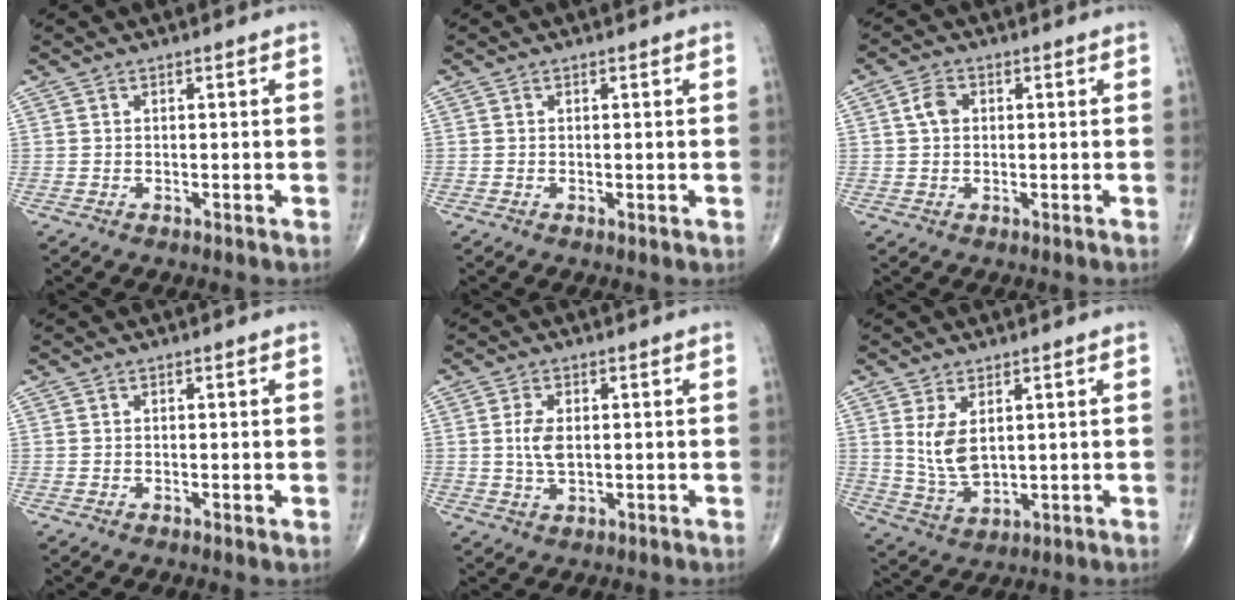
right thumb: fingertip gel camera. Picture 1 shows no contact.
{"total": 0.6, "force": [-0.1, 0.2, 0.5], "torque": [-0.011, -0.003, -0.004]}
{"total": 3.3, "force": [0.5, 2.4, 2.1], "torque": [-0.038, 0.007, 0.005]}
{"total": 0.6, "force": [-0.1, 0.1, 0.6], "torque": [-0.011, -0.004, -0.003]}
{"total": 4.5, "force": [0.4, 2.5, 3.7], "torque": [-0.076, -0.002, 0.009]}
{"total": 6.9, "force": [2.0, 3.7, 5.5], "torque": [-0.098, -0.017, 0.052]}